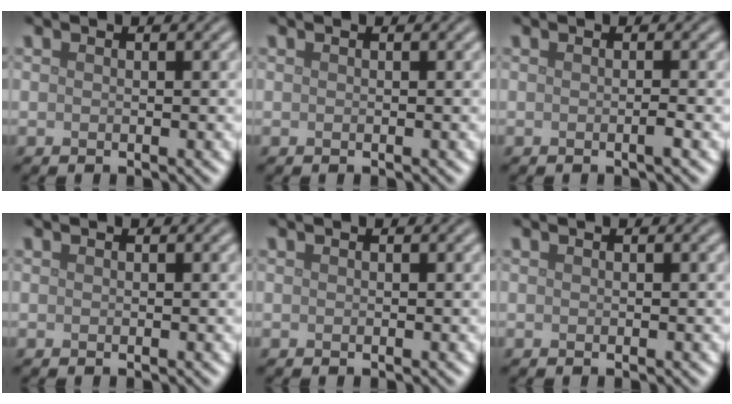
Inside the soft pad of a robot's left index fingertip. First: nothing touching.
{"total": 0.0}
{"total": 0.7, "force": [-0.2, 0.0, 0.7], "torque": [-0.013, -0.001, -0.006]}
{"total": 0.0}
{"total": 0.0}
{"total": 0.0}